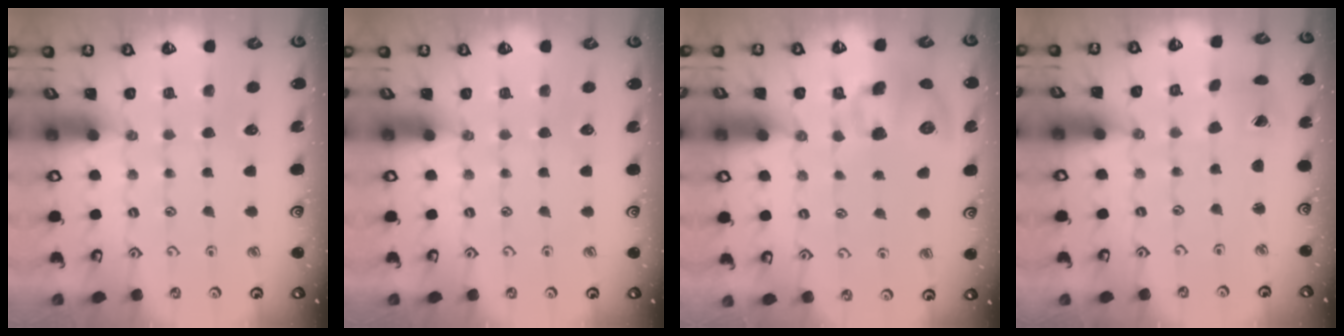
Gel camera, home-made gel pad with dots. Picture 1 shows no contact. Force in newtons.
{"total": 0.0}
{"total": 11.1, "press": 10.9, "slide": 2.2}
{"total": 2.2, "press": 2.2, "slide": 0.3}